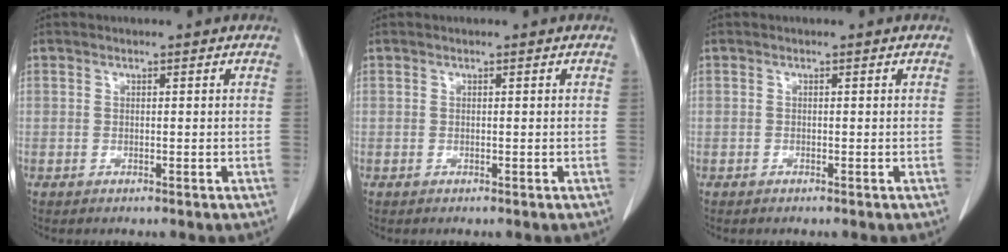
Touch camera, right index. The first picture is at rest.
{"total": 0.0}
{"total": 0.0}